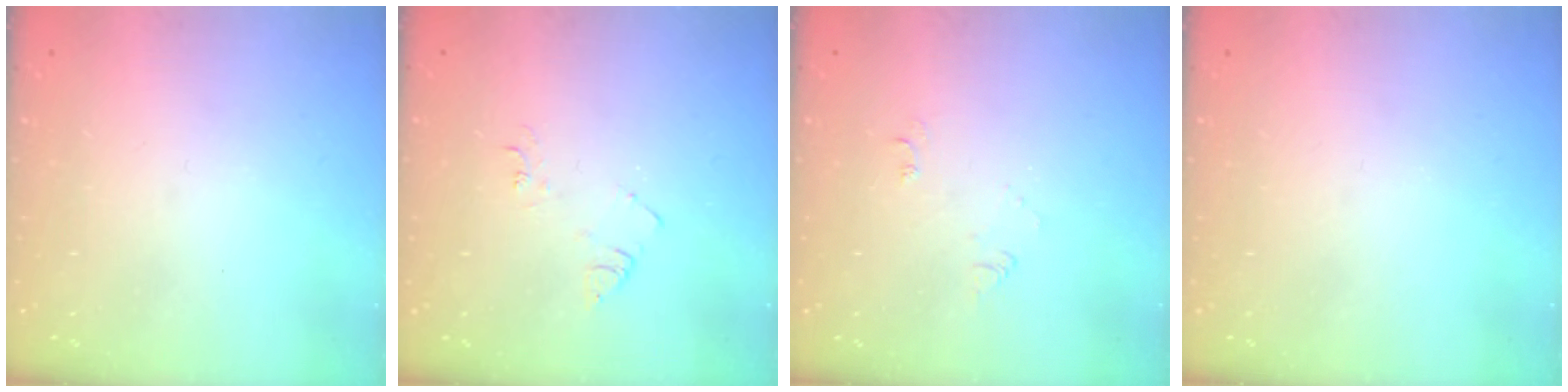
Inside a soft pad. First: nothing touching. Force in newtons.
{"total": 5.7, "press": 5.7, "slide": 0.5}
{"total": 4.8, "press": 4.7, "slide": 0.6}
{"total": 0.0}